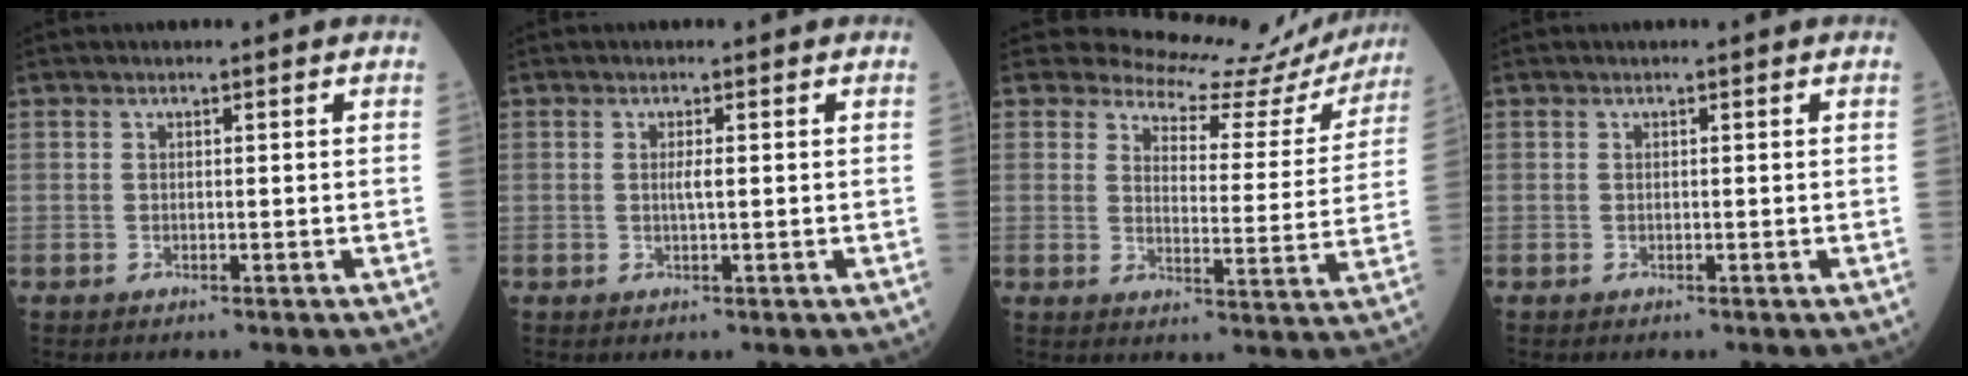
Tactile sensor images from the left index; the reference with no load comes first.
{"total": 1.0, "force": [-0.2, 0.0, 1.0], "torque": [-0.024, -0.004, -0.005]}
{"total": 14.9, "force": [14.2, 4.2, 1.5], "torque": [0.001, -0.057, 0.145]}
{"total": 0.0}